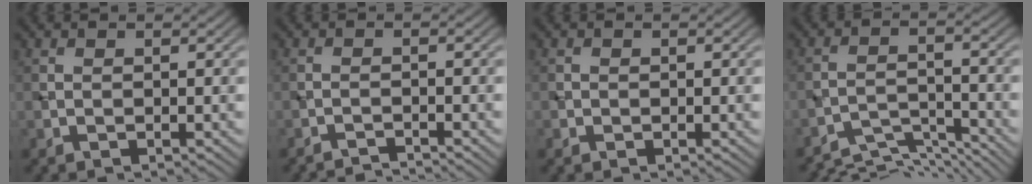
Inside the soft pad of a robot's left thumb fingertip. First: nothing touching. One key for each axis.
{"total": 2.1, "fx": -2.1, "fy": 0.0, "fz": 0.4, "tx": -0.005, "ty": 0.000, "tz": -0.041}
{"total": 0.7, "fx": -0.2, "fy": 0.7, "fz": 0.1, "tx": 0.001, "ty": -0.004, "tz": -0.006}
{"total": 7.3, "fx": -7.0, "fy": 1.2, "fz": 1.8, "tx": -0.033, "ty": -0.002, "tz": -0.112}